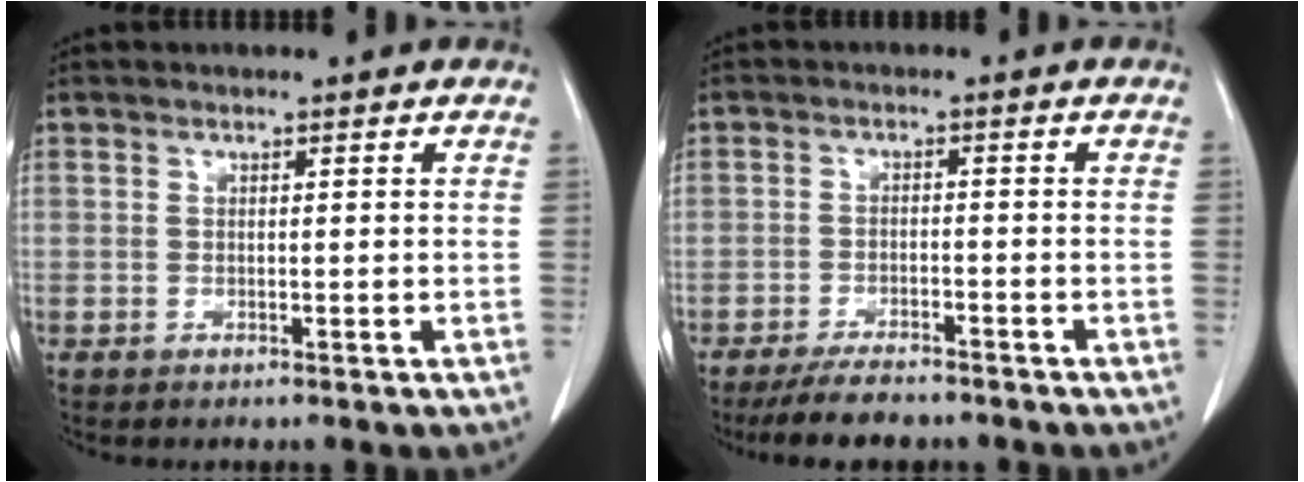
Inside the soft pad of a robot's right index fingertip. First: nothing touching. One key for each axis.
{"total": 6.0, "fx": -5.3, "fy": 1.8, "fz": 2.3, "tx": -0.038, "ty": -0.011, "tz": -0.088}